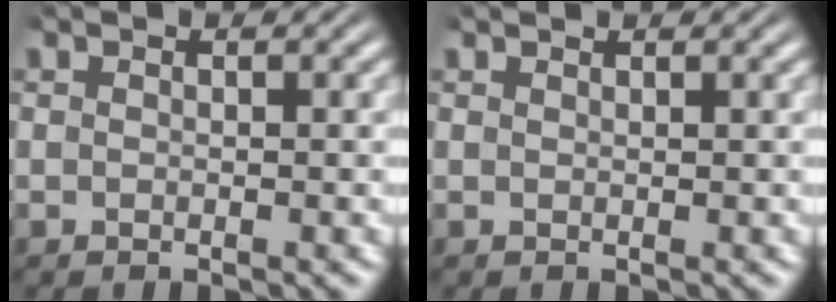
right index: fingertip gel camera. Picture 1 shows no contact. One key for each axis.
{"total": 0.8, "fx": 0.6, "fy": -0.5, "fz": -0.1, "tx": 0.010, "ty": -0.002, "tz": 0.013}